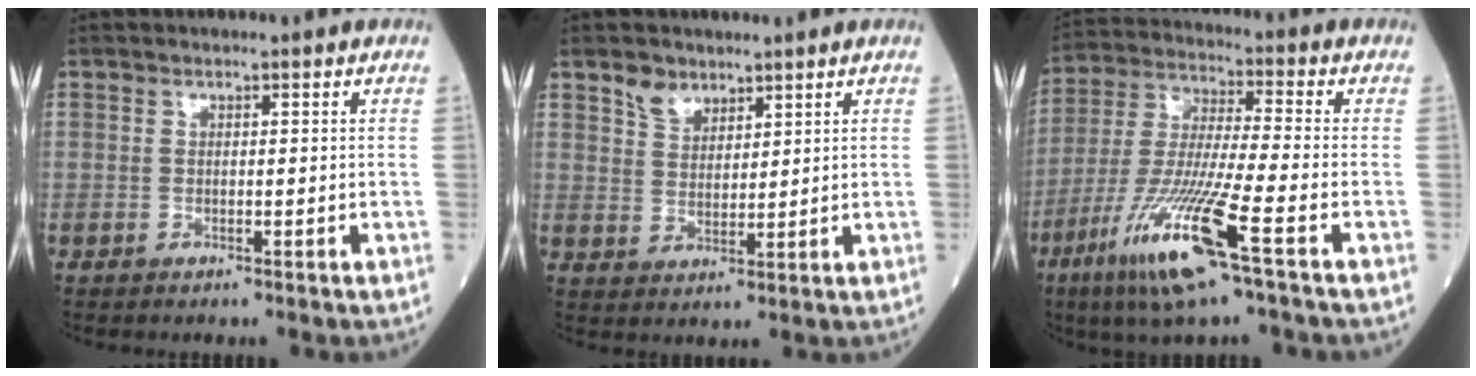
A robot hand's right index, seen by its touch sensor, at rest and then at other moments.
{"total": 3.8, "force": [2.9, 2.2, 1.1], "torque": [-0.022, 0.000, 0.059]}
{"total": 14.7, "force": [-7.3, -0.1, 12.8], "torque": [-0.271, -0.032, -0.140]}